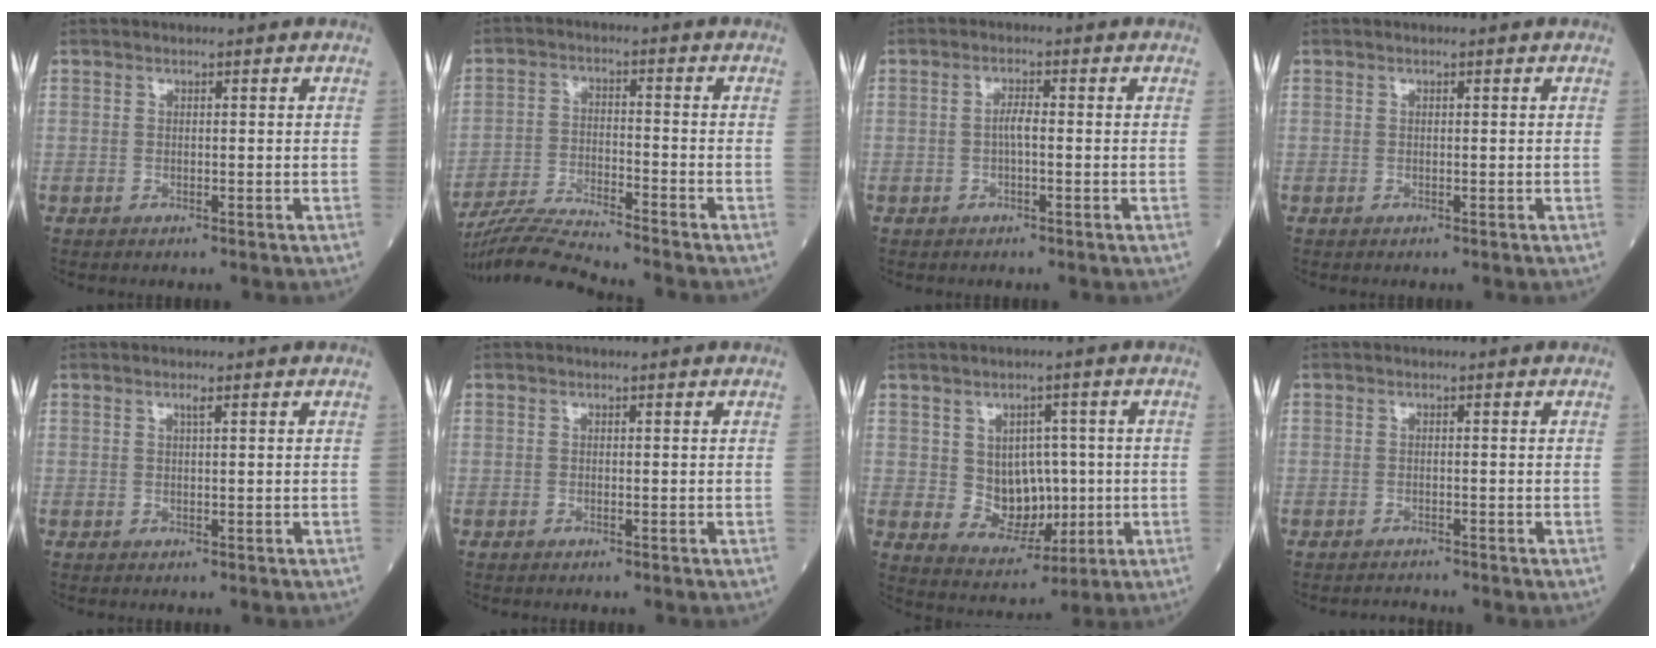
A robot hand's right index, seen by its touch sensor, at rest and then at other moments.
{"total": 9.3, "force": [-8.8, -1.7, 2.4], "torque": [-0.046, -0.020, -0.161]}
{"total": 1.9, "force": [-0.3, 0.4, 1.8], "torque": [-0.035, 0.004, -0.007]}
{"total": 0.0}
{"total": 0.8, "force": [0.4, -0.1, 0.7], "torque": [-0.013, 0.000, 0.008]}
{"total": 0.0}
{"total": 7.6, "force": [0.5, 5.7, 5.0], "torque": [-0.074, 0.008, 0.024]}
{"total": 1.1, "force": [-1.0, -0.3, -0.3], "torque": [0.003, -0.009, -0.015]}